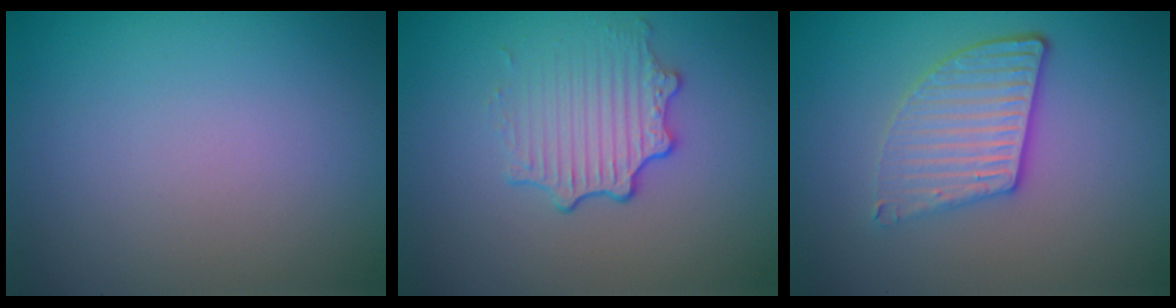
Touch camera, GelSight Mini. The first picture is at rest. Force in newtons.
{"total": 3.4, "press": 2.8, "slide": 1.9}
{"total": 4.0, "press": 3.3, "slide": 2.2}